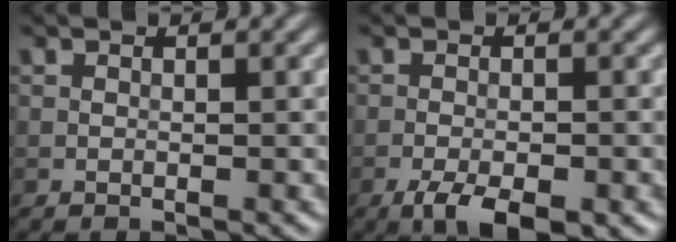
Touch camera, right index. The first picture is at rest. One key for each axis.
{"total": 4.9, "fx": -2.7, "fy": 1.6, "fz": 3.7, "tx": -0.062, "ty": -0.006, "tz": -0.043}